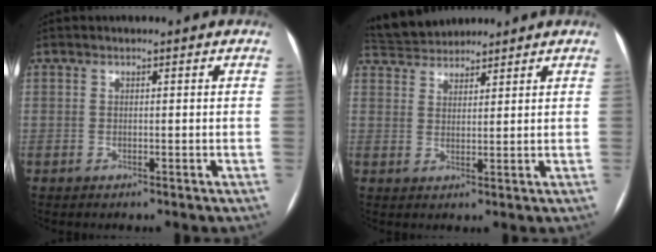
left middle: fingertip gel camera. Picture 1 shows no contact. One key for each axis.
{"total": 6.7, "fx": 6.4, "fy": 1.6, "fz": 1.2, "tx": -0.025, "ty": 0.034, "tz": 0.114}